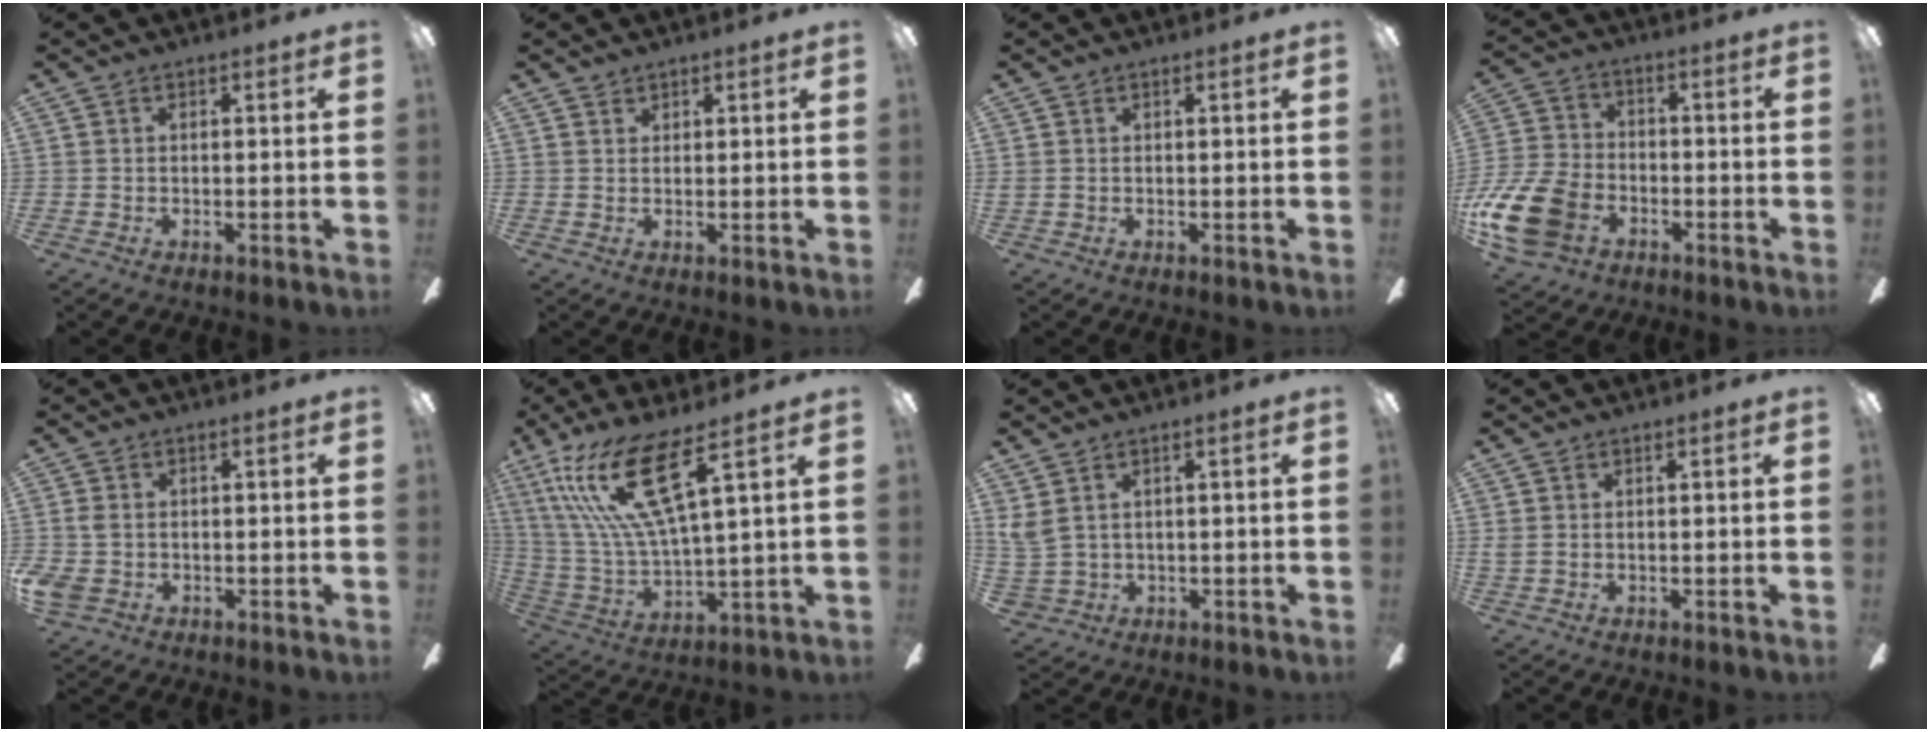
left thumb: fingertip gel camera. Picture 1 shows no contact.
{"total": 1.0, "force": [0.9, 0.3, -0.1], "torque": [0.001, -0.002, 0.018]}
{"total": 0.5, "force": [0.0, 0.2, 0.5], "torque": [-0.010, 0.002, -0.001]}
{"total": 15.5, "force": [-7.2, 10.3, 9.0], "torque": [-0.201, 0.046, -0.128]}
{"total": 3.5, "force": [-0.8, 2.6, 2.1], "torque": [-0.060, 0.002, -0.021]}
{"total": 19.0, "force": [9.7, 4.8, 15.6], "torque": [-0.337, -0.035, 0.157]}
{"total": 4.1, "force": [2.0, 3.0, 2.0], "torque": [-0.052, -0.004, 0.041]}
{"total": 1.0, "force": [0.2, 0.3, 1.0], "torque": [-0.019, 0.000, 0.004]}